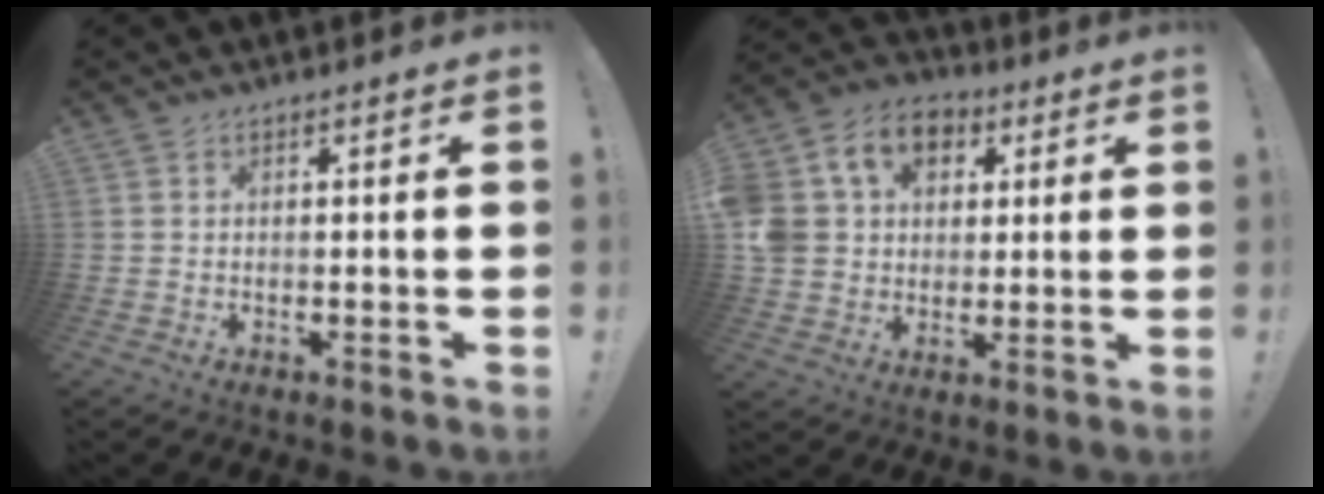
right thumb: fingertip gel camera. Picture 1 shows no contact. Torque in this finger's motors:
{"motor_torque": [1.23, 3.12, 1.42, 0.30, 0.18]}